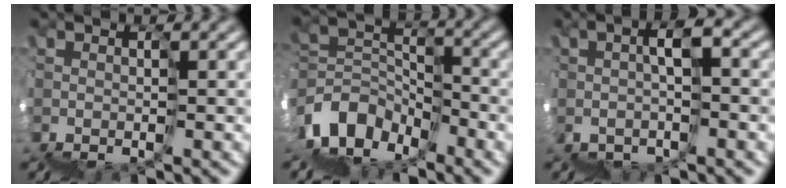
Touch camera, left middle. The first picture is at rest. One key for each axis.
{"total": 3.3, "fx": -2.5, "fy": 2.1, "fz": -0.7, "tx": 0.021, "ty": 0.028, "tz": -0.065}
{"total": 2.5, "fx": -0.3, "fy": 1.2, "fz": 2.1, "tx": -0.051, "ty": 0.002, "tz": -0.008}